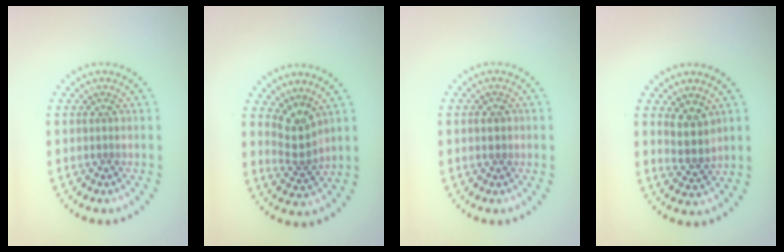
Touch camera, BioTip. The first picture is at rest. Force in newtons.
{"total": 2.8, "press": 2.1, "slide": 1.9}
{"total": 1.7, "press": 1.7, "slide": 0.0}
{"total": 2.9, "press": 2.6, "slide": 1.3}